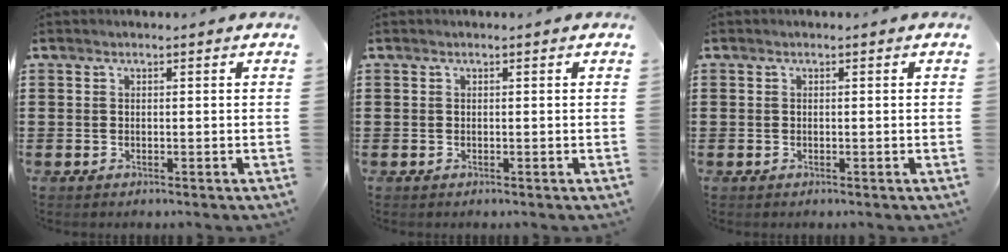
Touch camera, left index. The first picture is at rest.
{"total": 0.0}
{"total": 0.0}